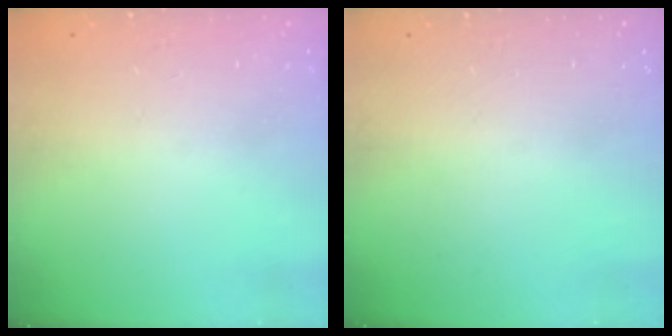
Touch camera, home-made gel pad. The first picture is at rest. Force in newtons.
{"total": 0.0}